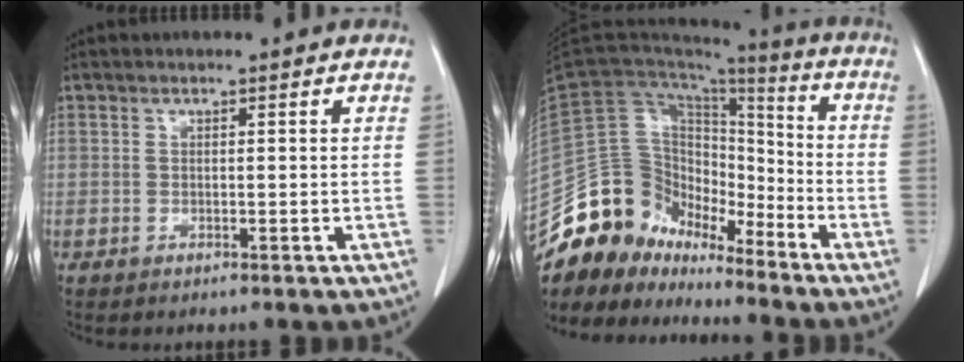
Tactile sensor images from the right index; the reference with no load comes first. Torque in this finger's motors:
{"motor_torque": [0.59, -0.63, 0.16, -0.01]}